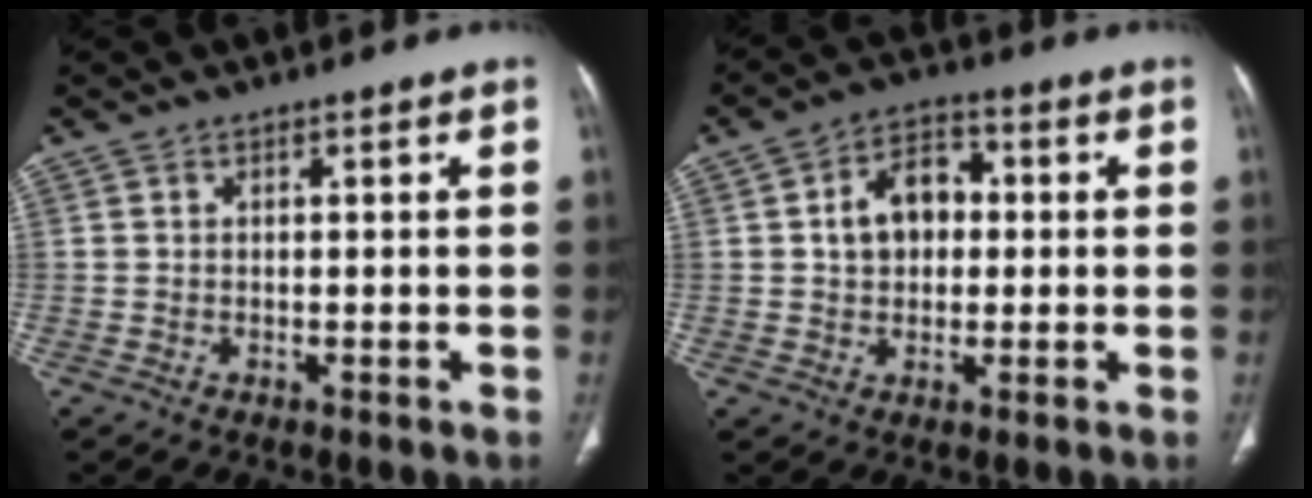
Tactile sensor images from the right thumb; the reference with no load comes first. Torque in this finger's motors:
{"motor_torque": [-0.06, 0.09, 0.11, 0.01, 0.22]}